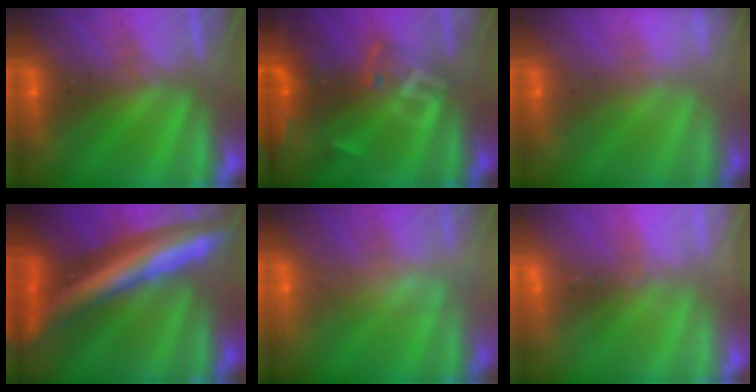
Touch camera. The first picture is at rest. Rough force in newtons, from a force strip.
{"total": 2.4}
{"total": 1.6}
{"total": 6.9}
{"total": 2.3}
{"total": 2.4}